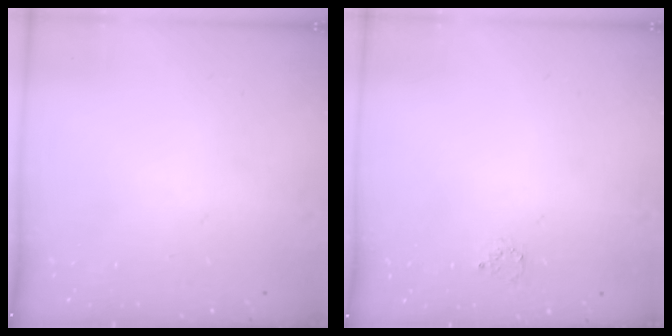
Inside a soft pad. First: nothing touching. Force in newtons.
{"total": 2.3, "press": 2.3, "slide": 0.2}